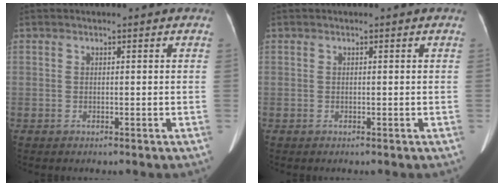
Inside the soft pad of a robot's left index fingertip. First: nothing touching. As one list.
[{"total": 0.0}]